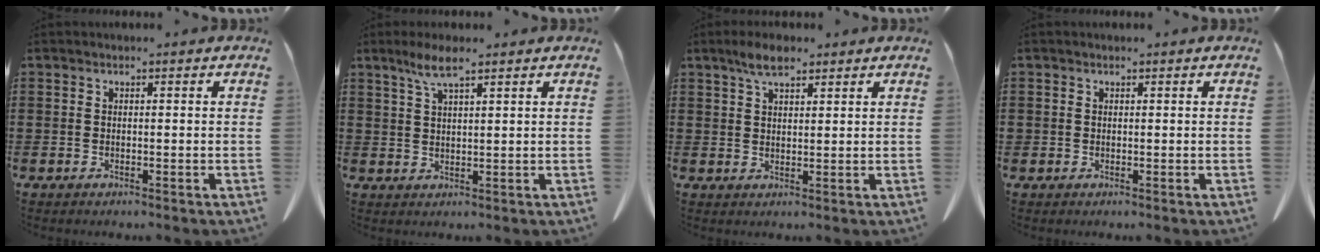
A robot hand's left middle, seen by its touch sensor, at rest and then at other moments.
{"total": 4.5, "force": [2.9, 0.7, 3.4], "torque": [-0.075, 0.005, 0.051]}
{"total": 4.4, "force": [2.9, 1.3, 3.0], "torque": [-0.064, 0.004, 0.053]}
{"total": 0.5, "force": [0.2, 0.5, 0.0], "torque": [-0.003, 0.002, 0.004]}